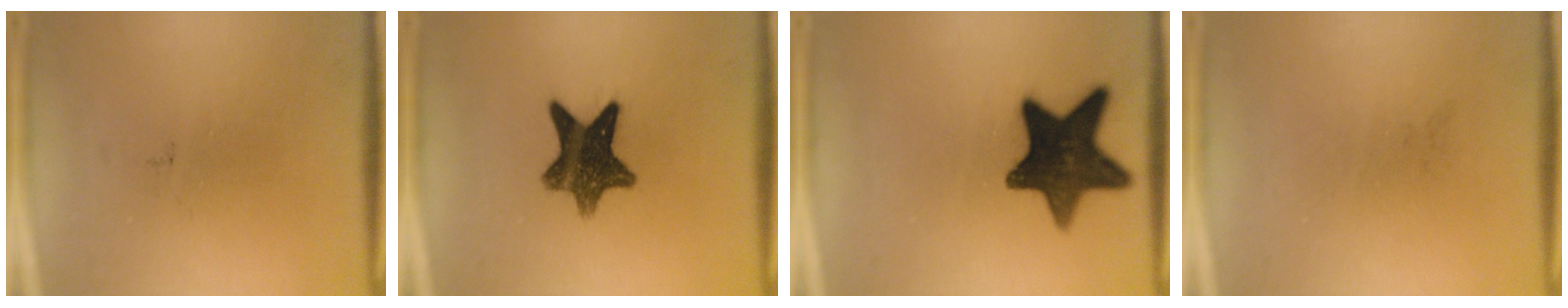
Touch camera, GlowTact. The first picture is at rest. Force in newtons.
{"total": 10.7}
{"total": 15.0}
{"total": 0.0}